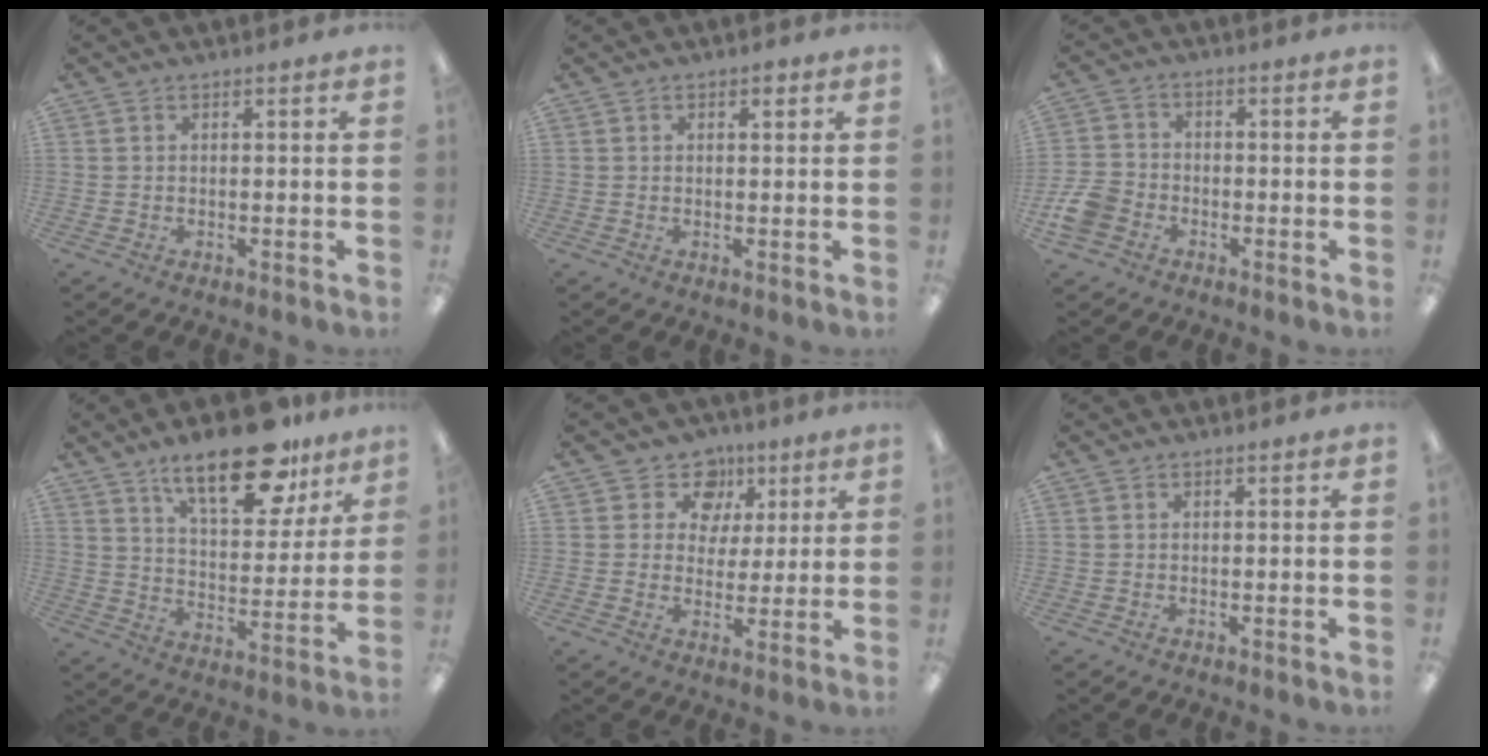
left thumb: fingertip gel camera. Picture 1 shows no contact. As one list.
[{"total": 1.9, "force": [0.7, 1.0, 1.4], "torque": [-0.013, -0.002, 0.009]}, {"total": 6.7, "force": [-3.2, 5.0, 3.1], "torque": [-0.071, 0.018, -0.060]}, {"total": 19.8, "force": [13.3, 8.3, 12.1], "torque": [-0.177, -0.073, 0.220]}, {"total": 8.9, "force": [4.3, 7.4, 2.4], "torque": [-0.041, -0.019, 0.079]}, {"total": 0.0}]